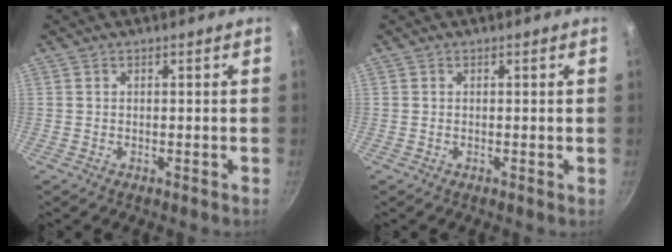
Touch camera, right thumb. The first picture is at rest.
{"total": 0.0}